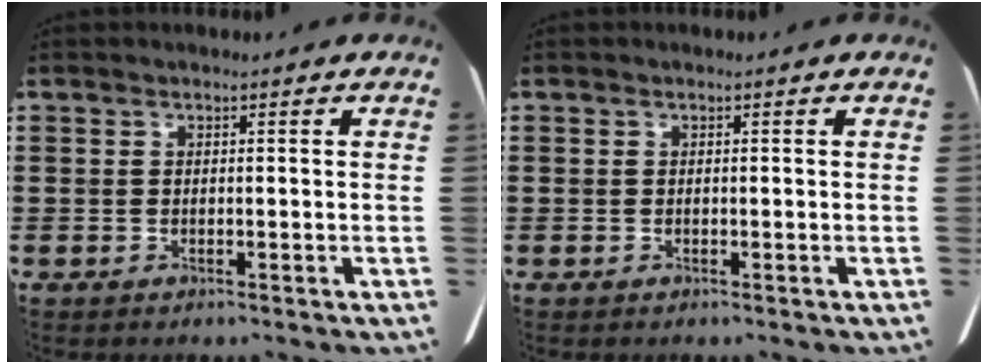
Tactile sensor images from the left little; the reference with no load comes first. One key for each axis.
{"total": 0.0}